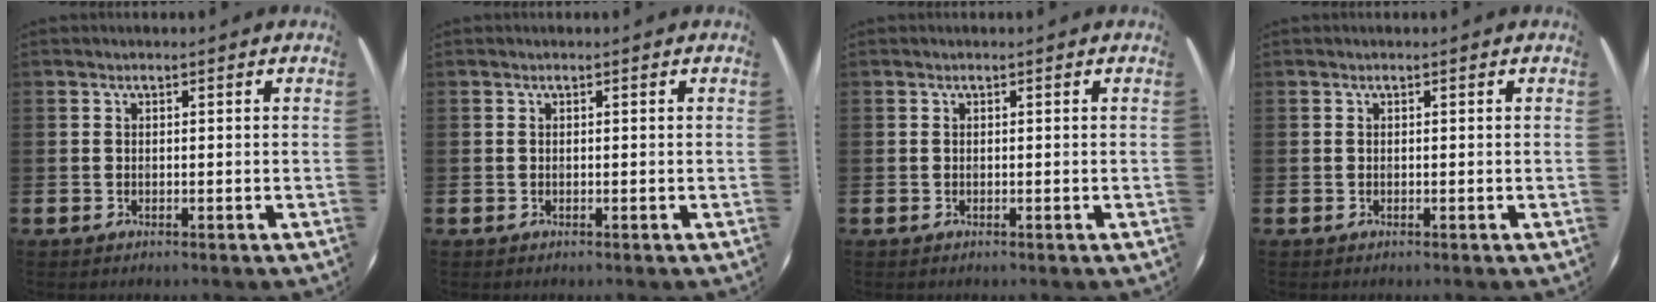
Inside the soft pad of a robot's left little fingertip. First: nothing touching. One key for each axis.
{"total": 0.0}
{"total": 0.0}
{"total": 0.0}